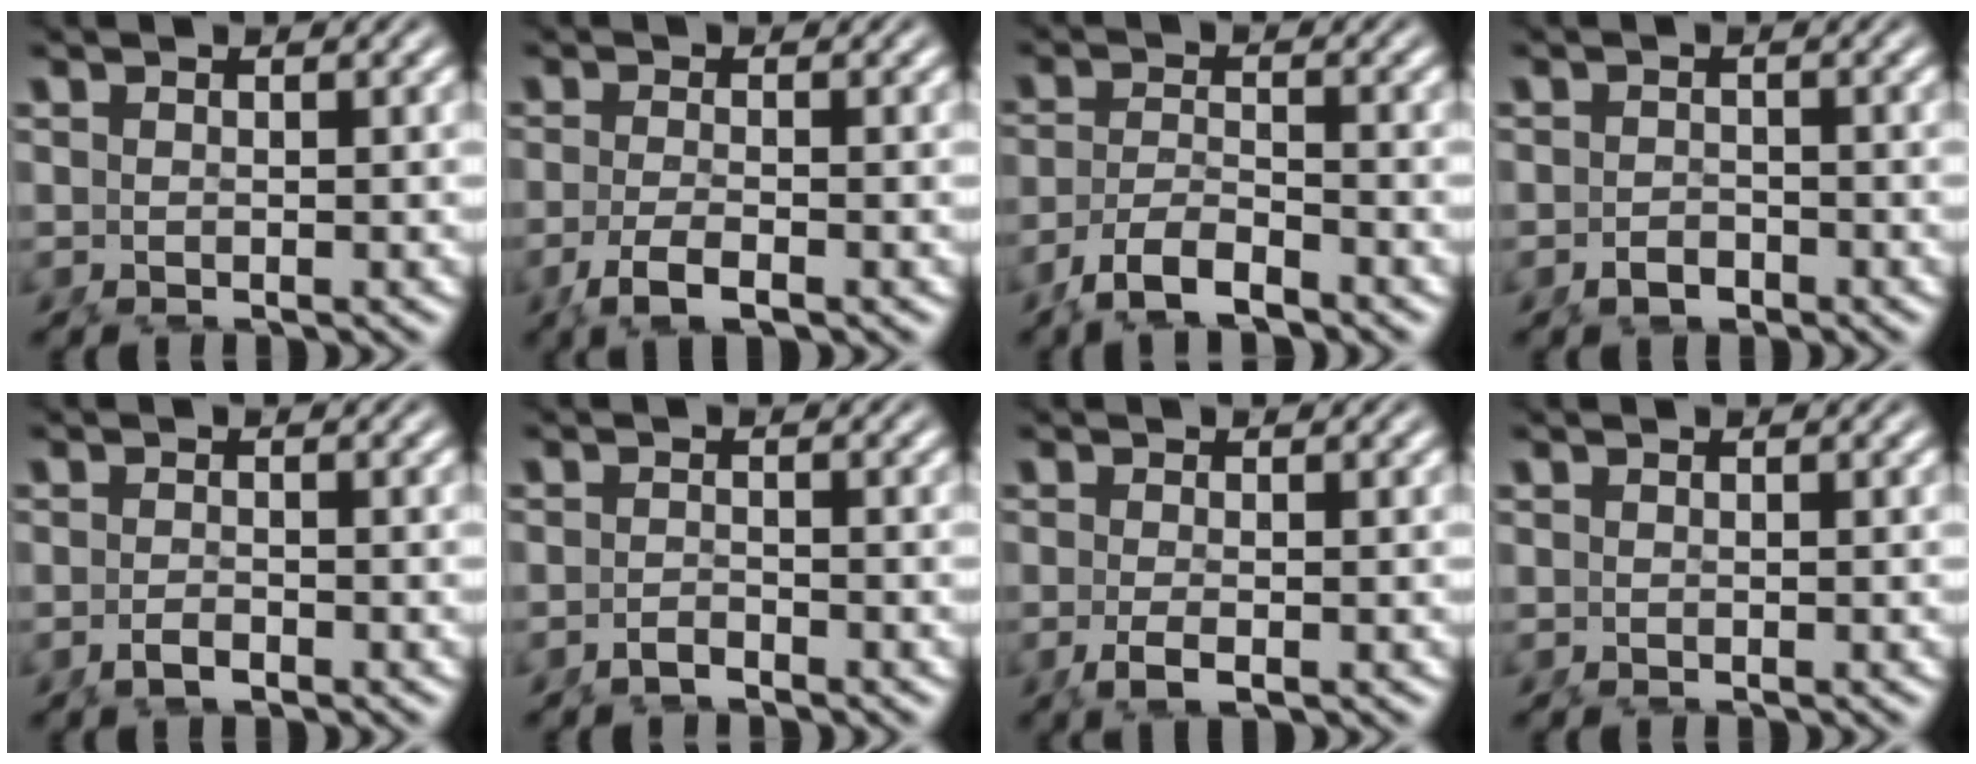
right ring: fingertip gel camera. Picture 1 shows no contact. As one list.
[{"total": 2.5, "force": [-1.6, 0.0, 1.9], "torque": [-0.038, -0.010, -0.023]}, {"total": 3.5, "force": [-2.8, 1.2, 1.8], "torque": [-0.042, -0.017, -0.042]}, {"total": 1.1, "force": [-1.1, -0.1, -0.1], "torque": [0.009, -0.005, -0.016]}, {"total": 1.1, "force": [-0.9, -0.4, 0.4], "torque": [-0.003, 0.000, -0.017]}, {"total": 1.2, "force": [-1.1, -0.5, -0.1], "torque": [0.006, -0.001, -0.023]}, {"total": 1.6, "force": [-1.0, 0.0, 1.3], "torque": [-0.030, -0.010, -0.011]}, {"total": 0.0}]